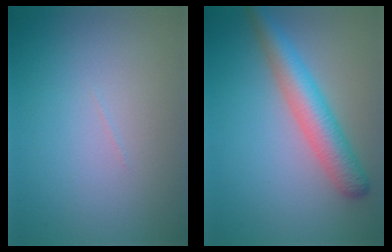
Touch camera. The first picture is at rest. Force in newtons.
{"total": 5.0, "press": 5.0, "slide": 0.1}